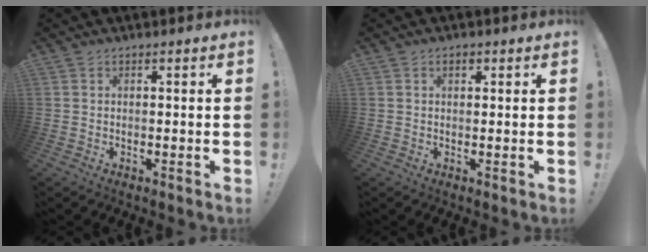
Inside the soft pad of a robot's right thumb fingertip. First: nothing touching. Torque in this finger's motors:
{"motor_torque": [-0.02, 0.06, -0.04, 0.02, 0.00]}